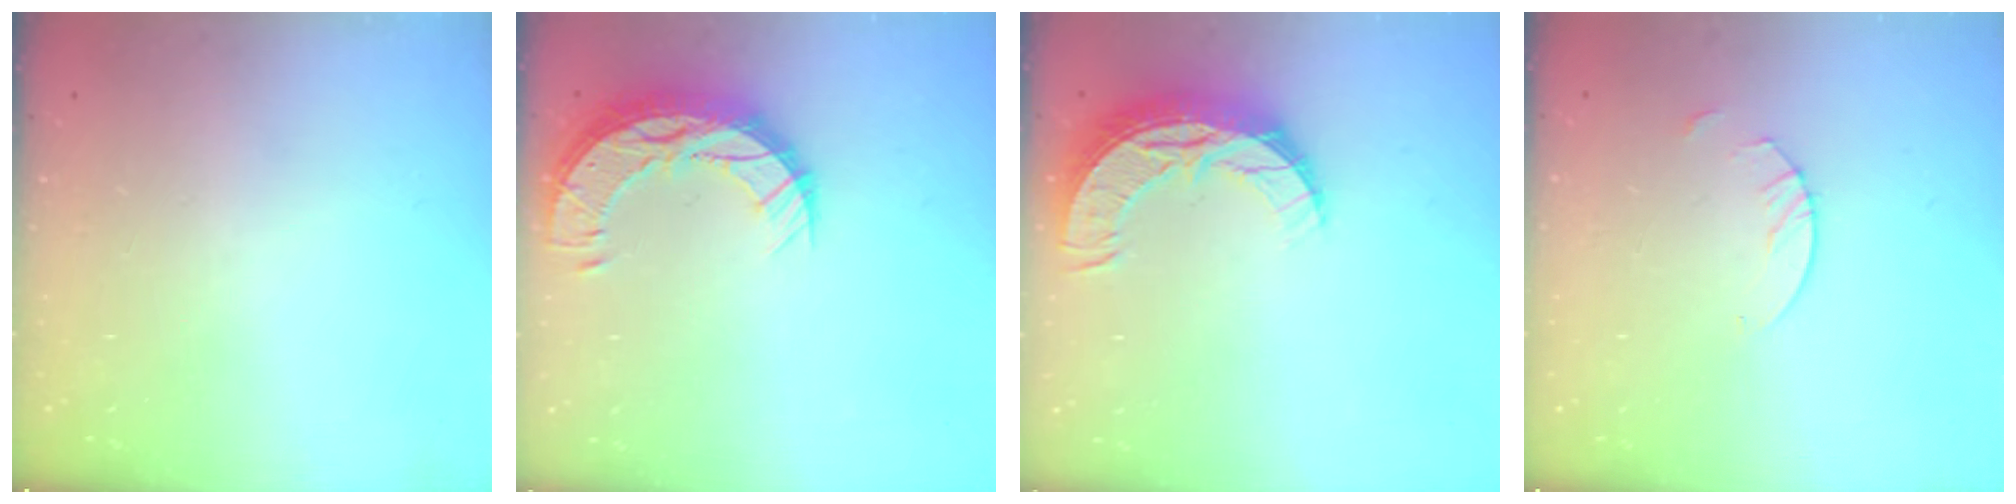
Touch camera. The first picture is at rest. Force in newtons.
{"total": 11.7, "press": 11.7, "slide": 0.8}
{"total": 10.3, "press": 10.3, "slide": 0.9}
{"total": 2.7, "press": 2.7, "slide": 0.2}